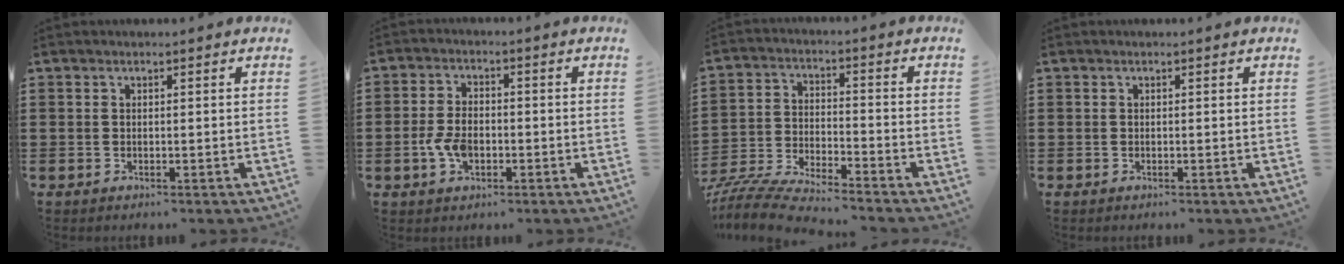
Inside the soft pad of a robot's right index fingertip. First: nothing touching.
{"total": 4.7, "force": [-1.3, 2.9, 3.4], "torque": [-0.090, -0.003, -0.030]}
{"total": 6.1, "force": [-6.0, -0.1, 1.4], "torque": [-0.047, -0.010, -0.122]}
{"total": 0.0}